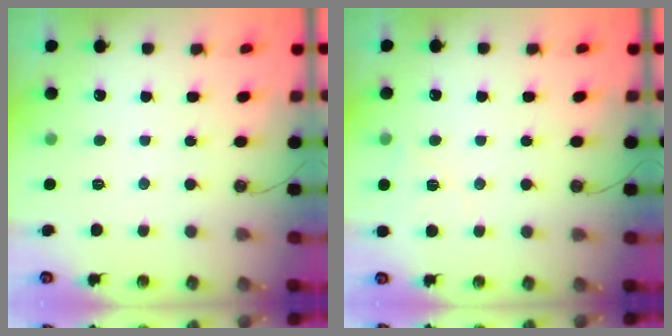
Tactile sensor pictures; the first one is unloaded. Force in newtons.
{"total": 5.8, "press": 5.6, "slide": 1.6}